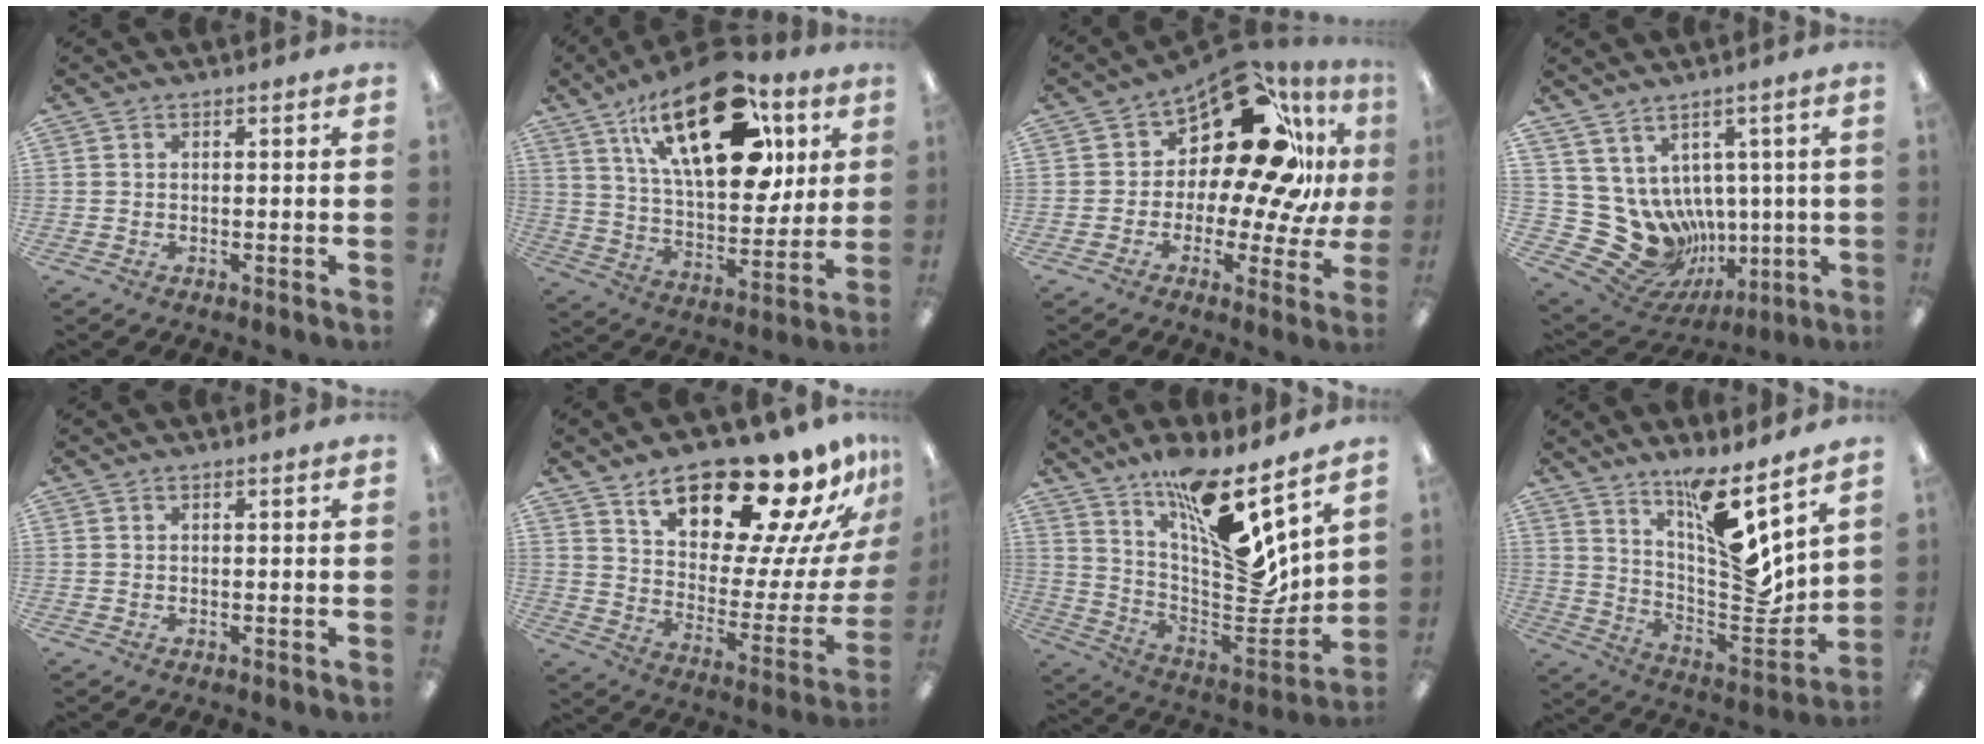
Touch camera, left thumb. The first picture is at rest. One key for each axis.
{"total": 27.3, "fx": 12.8, "fy": 13.3, "fz": 20.1, "tx": -0.306, "ty": -0.047, "tz": 0.213}
{"total": 21.6, "fx": 11.1, "fy": 9.9, "fz": 15.7, "tx": -0.226, "ty": -0.087, "tz": 0.189}
{"total": 12.2, "fx": -1.1, "fy": 11.1, "fz": 5.0, "tx": -0.116, "ty": -0.032, "tz": 0.010}
{"total": 0.0}
{"total": 23.8, "fx": 18.0, "fy": 7.4, "fz": 13.7, "tx": -0.188, "ty": -0.133, "tz": 0.291}
{"total": 15.4, "fx": 10.8, "fy": 3.6, "fz": 10.3, "tx": -0.149, "ty": -0.119, "tz": 0.181}
{"total": 12.8, "fx": 8.8, "fy": 2.5, "fz": 9.0, "tx": -0.131, "ty": -0.107, "tz": 0.147}